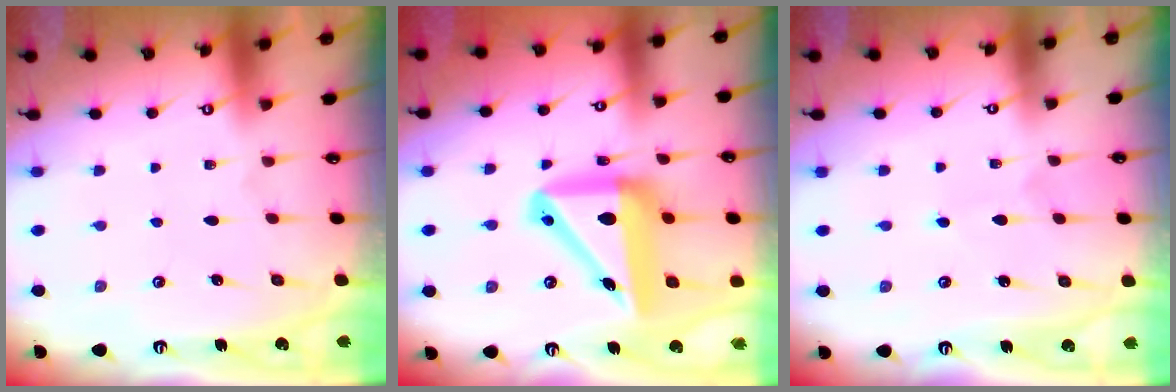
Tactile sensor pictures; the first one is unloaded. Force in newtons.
{"total": 16.1, "press": 15.8, "slide": 3.1}
{"total": 3.2, "press": 3.2, "slide": 0.3}